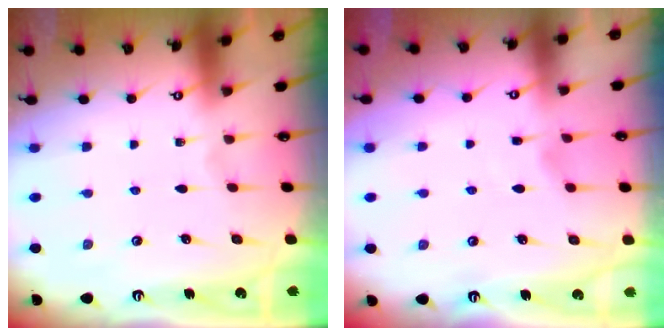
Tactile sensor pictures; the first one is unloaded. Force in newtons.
{"total": 2.2, "press": 2.2, "slide": 0.5}